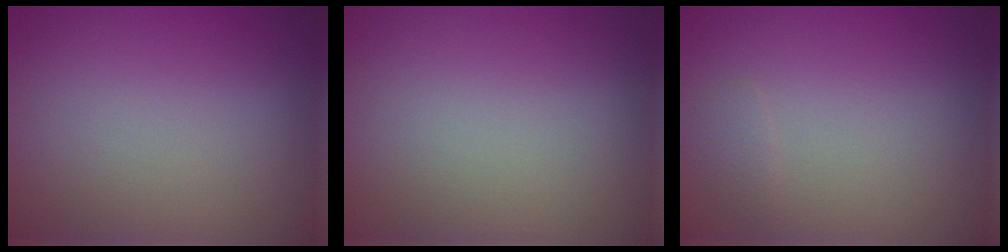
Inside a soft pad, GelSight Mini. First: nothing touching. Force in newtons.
{"total": 0.0}
{"total": 0.8, "press": 0.8, "slide": 0.1}